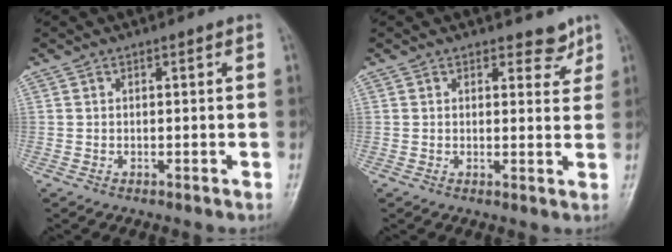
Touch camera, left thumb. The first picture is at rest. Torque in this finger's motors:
{"motor_torque": [-0.08, 0.00, -0.33, 0.02, 0.04]}